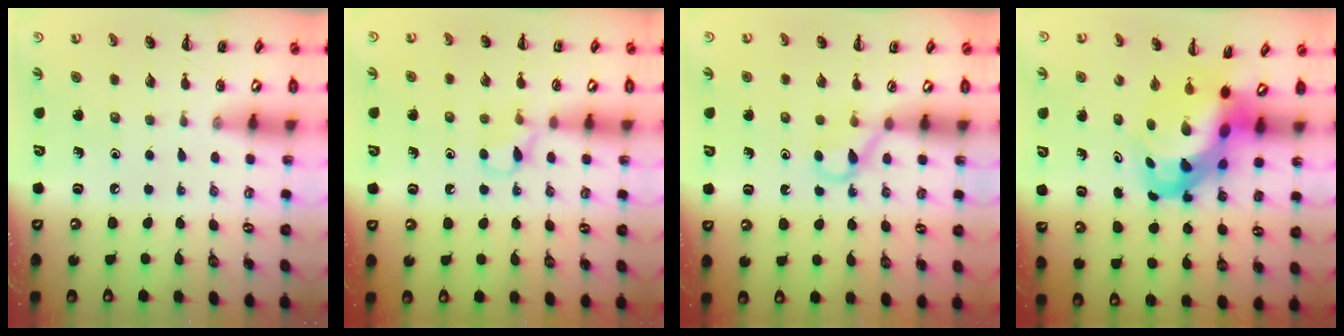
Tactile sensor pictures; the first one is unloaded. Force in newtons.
{"total": 4.8, "press": 4.6, "slide": 1.6}
{"total": 3.0, "press": 2.8, "slide": 1.1}
{"total": 6.9, "press": 6.5, "slide": 2.2}